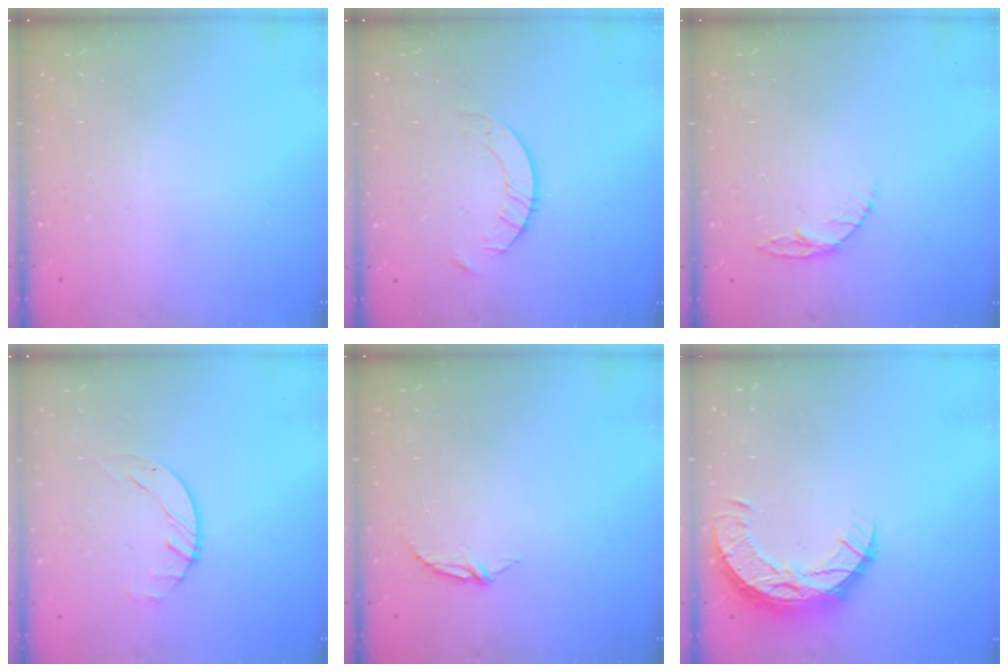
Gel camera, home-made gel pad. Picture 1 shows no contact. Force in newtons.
{"total": 4.9, "press": 4.9, "slide": 0.5}
{"total": 5.0, "press": 5.0, "slide": 0.5}
{"total": 1.4, "press": 1.4, "slide": 0.2}
{"total": 4.2, "press": 4.2, "slide": 0.5}
{"total": 10.3, "press": 10.2, "slide": 0.8}